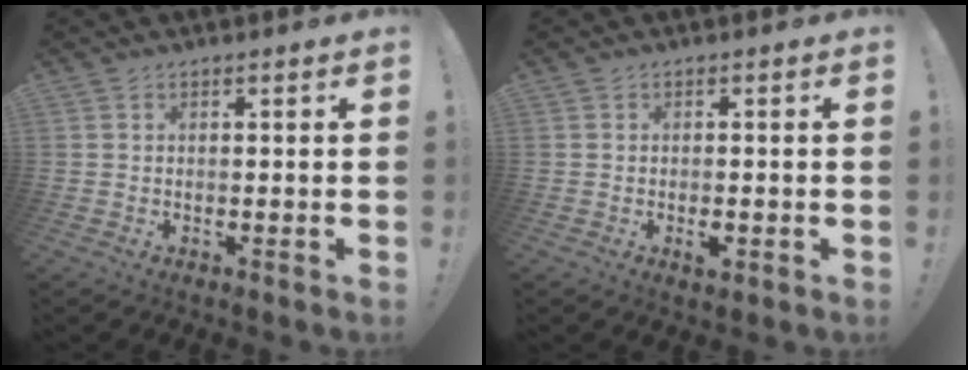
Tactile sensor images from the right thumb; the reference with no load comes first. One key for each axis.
{"total": 2.3, "fx": -1.0, "fy": 1.0, "fz": 1.8, "tx": -0.027, "ty": 0.005, "tz": -0.015}